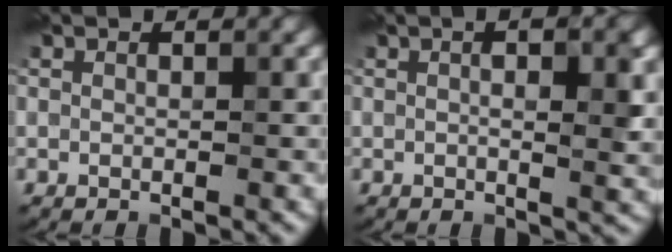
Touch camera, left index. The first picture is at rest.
{"total": 3.7, "force": [0.5, 0.8, 3.6], "torque": [-0.058, 0.006, 0.005]}